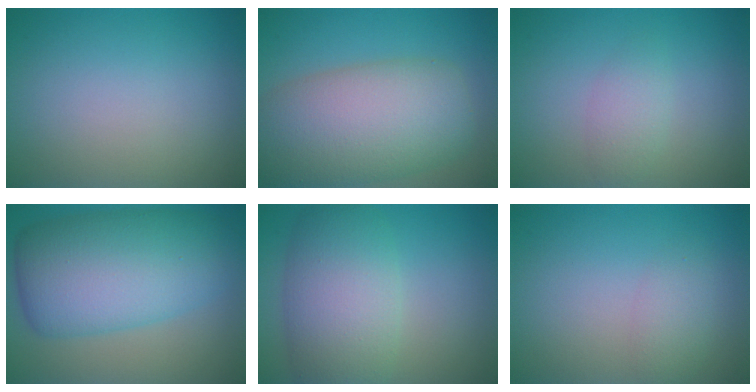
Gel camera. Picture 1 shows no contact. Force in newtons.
{"total": 10.6, "press": 10.6, "slide": 0.6}
{"total": 1.8, "press": 1.8, "slide": 0.1}
{"total": 10.6, "press": 10.6, "slide": 0.3}
{"total": 7.5, "press": 7.5, "slide": 0.4}
{"total": 1.8, "press": 1.8, "slide": 0.1}